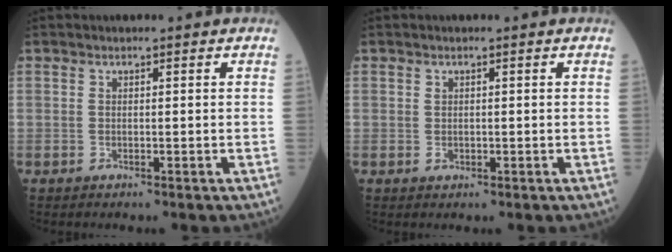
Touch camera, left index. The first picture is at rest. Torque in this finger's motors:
{"motor_torque": [-0.08, -0.09, -0.19, -0.10]}